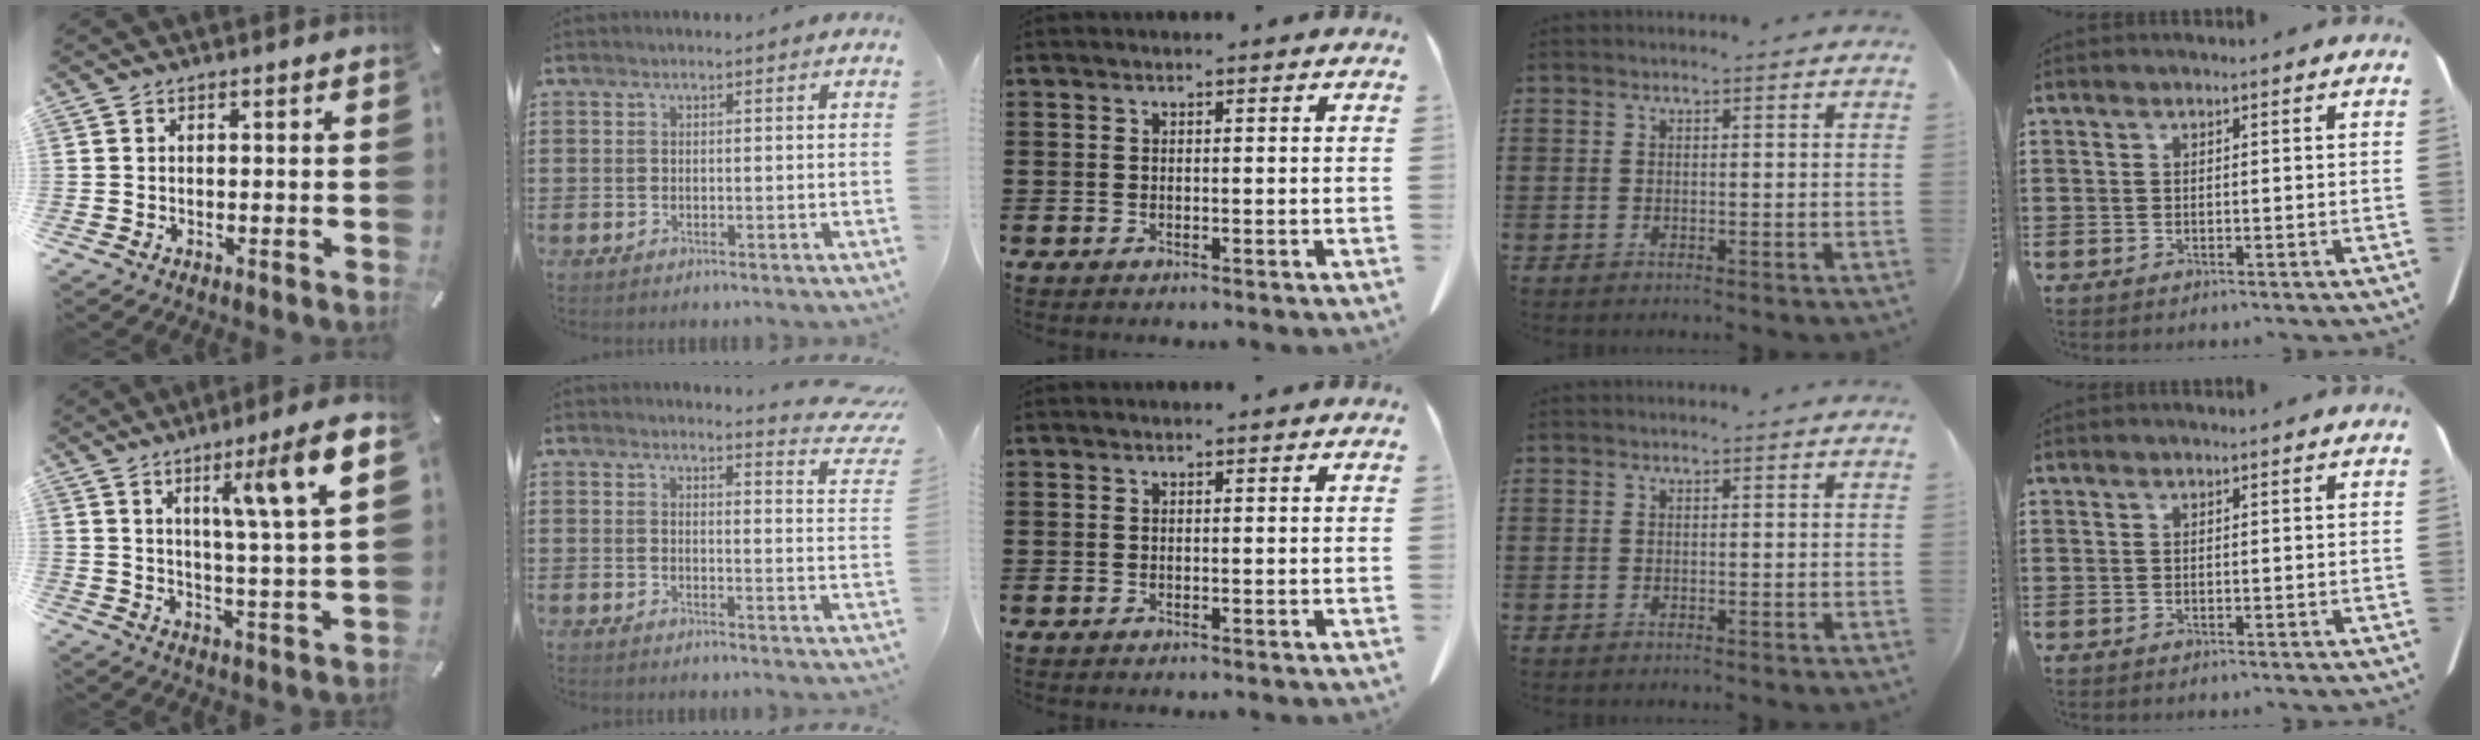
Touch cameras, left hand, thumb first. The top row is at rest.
{"thumb": {"total": 11.7, "force": [6.0, 0.0, 10.0], "torque": [-0.157, -0.032, 0.084]}, "index": {"total": 3.8, "force": [3.6, 0.1, 1.3], "torque": [-0.025, -0.023, 0.060]}}